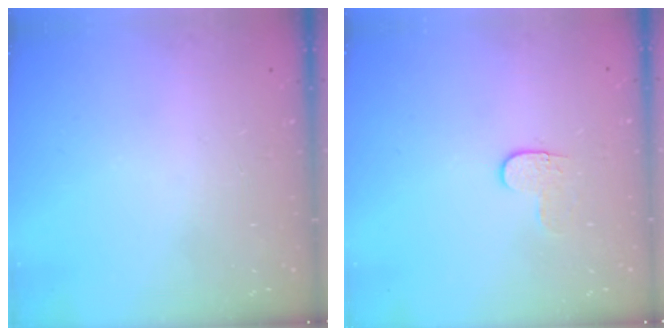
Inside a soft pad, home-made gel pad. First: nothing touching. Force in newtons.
{"total": 4.0, "press": 3.9, "slide": 0.5}